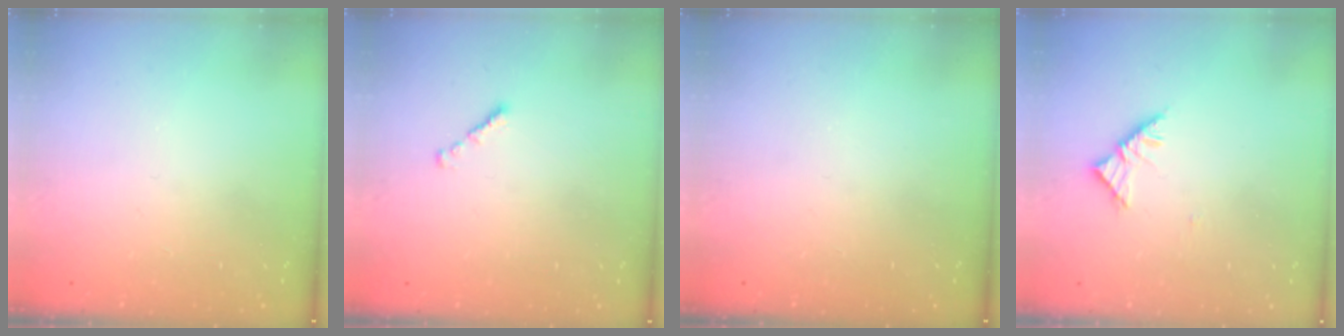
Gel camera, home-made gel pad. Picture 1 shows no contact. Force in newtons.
{"total": 0.8, "press": 0.7, "slide": 0.4}
{"total": 0.0}
{"total": 4.5, "press": 4.3, "slide": 1.0}